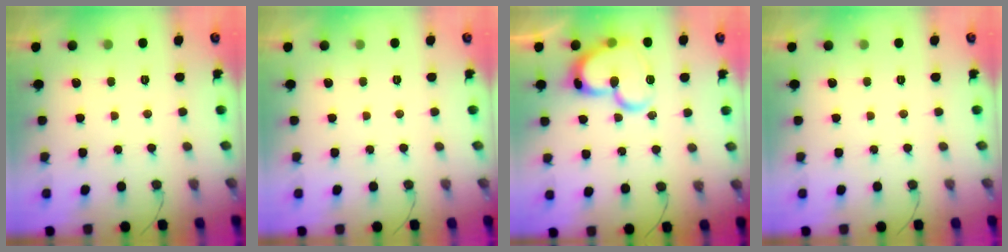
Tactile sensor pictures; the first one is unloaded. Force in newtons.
{"total": 0.0}
{"total": 20.2, "press": 20.1, "slide": 2.3}
{"total": 0.0}